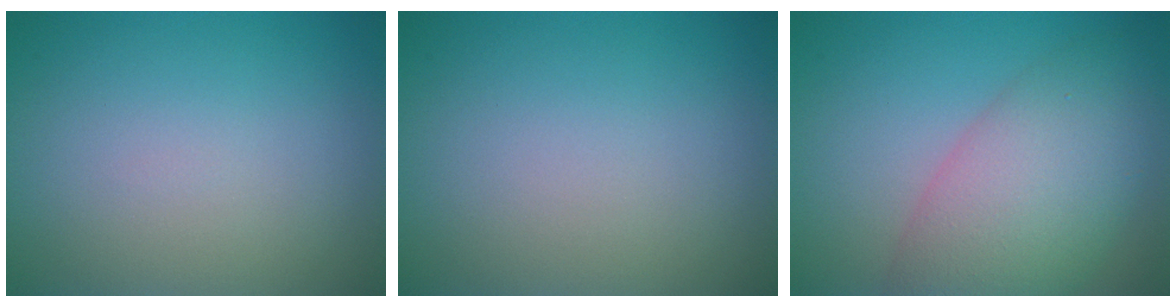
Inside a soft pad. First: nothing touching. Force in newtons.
{"total": 0.0}
{"total": 7.8, "press": 7.8, "slide": 0.5}